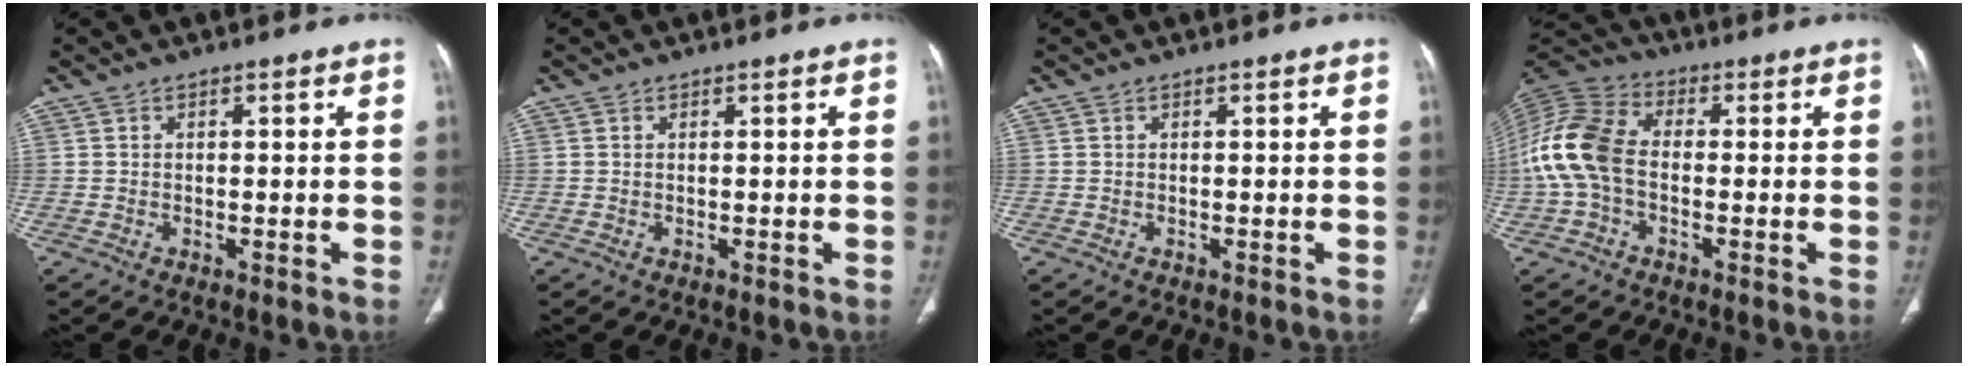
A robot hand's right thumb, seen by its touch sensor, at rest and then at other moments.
{"total": 0.0}
{"total": 0.0}
{"total": 13.3, "force": [-1.2, 8.6, 10.0], "torque": [-0.223, 0.031, -0.031]}